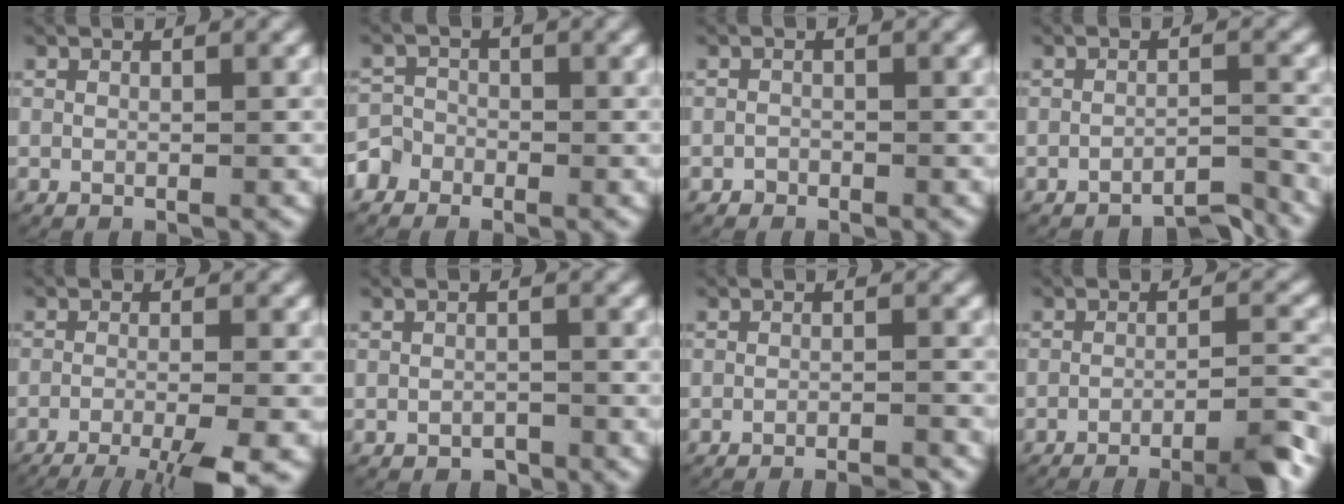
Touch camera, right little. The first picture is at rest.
{"total": 3.2, "force": [-1.7, 2.7, 0.5], "torque": [-0.015, -0.006, -0.035]}
{"total": 0.7, "force": [-0.5, 0.5, -0.3], "torque": [0.004, -0.004, -0.010]}
{"total": 3.4, "force": [-3.3, 0.3, 0.8], "torque": [0.000, -0.001, -0.057]}
{"total": 8.7, "force": [-6.2, 3.2, 5.2], "torque": [-0.079, -0.027, -0.083]}
{"total": 1.2, "force": [-1.1, 0.5, 0.0], "torque": [0.003, -0.002, -0.018]}
{"total": 3.9, "force": [-3.8, 0.5, 0.7], "torque": [0.000, -0.006, -0.058]}
{"total": 9.8, "force": [-8.3, 2.3, 4.8], "torque": [-0.046, -0.014, -0.122]}